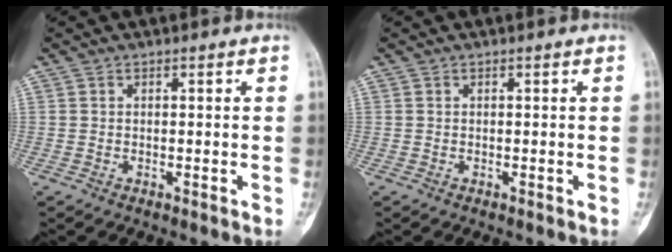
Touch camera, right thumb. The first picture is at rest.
{"total": 0.0}